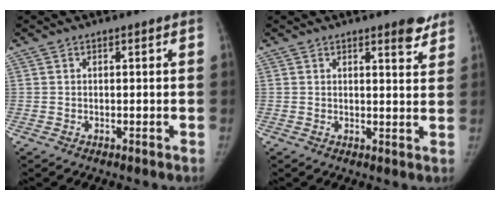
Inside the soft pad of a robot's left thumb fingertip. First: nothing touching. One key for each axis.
{"total": 4.6, "fx": 3.4, "fy": 1.3, "fz": 2.9, "tx": -0.021, "ty": -0.022, "tz": 0.041}